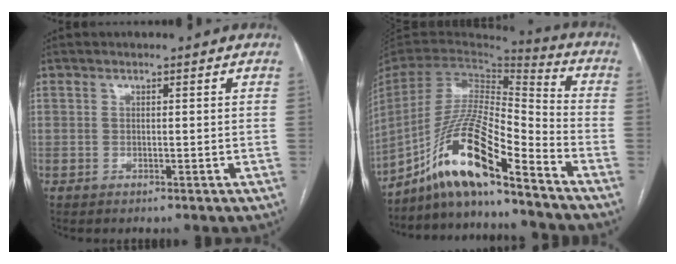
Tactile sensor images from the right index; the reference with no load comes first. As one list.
[{"total": 15.9, "force": [-11.6, 1.2, 10.8], "torque": [-0.211, 0.009, -0.214]}]